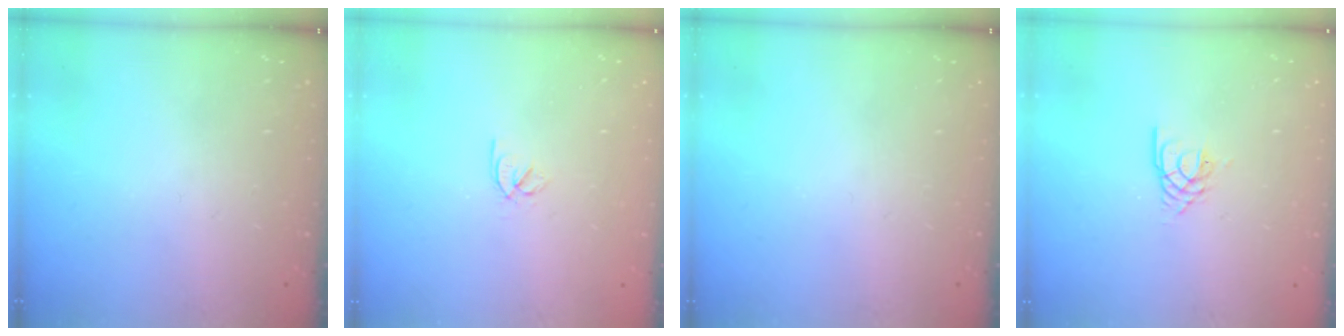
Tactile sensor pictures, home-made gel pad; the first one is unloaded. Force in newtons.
{"total": 2.5, "press": 2.4, "slide": 0.7}
{"total": 0.0}
{"total": 2.5, "press": 2.4, "slide": 0.4}